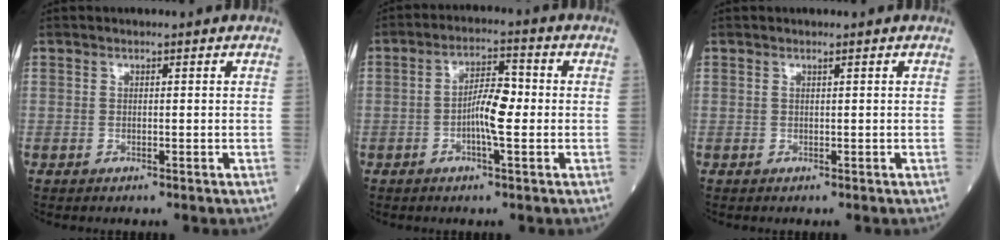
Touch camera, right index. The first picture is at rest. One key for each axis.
{"total": 5.7, "fx": -0.9, "fy": 1.0, "fz": 5.5, "tx": -0.101, "ty": 0.011, "tz": -0.018}
{"total": 0.0}